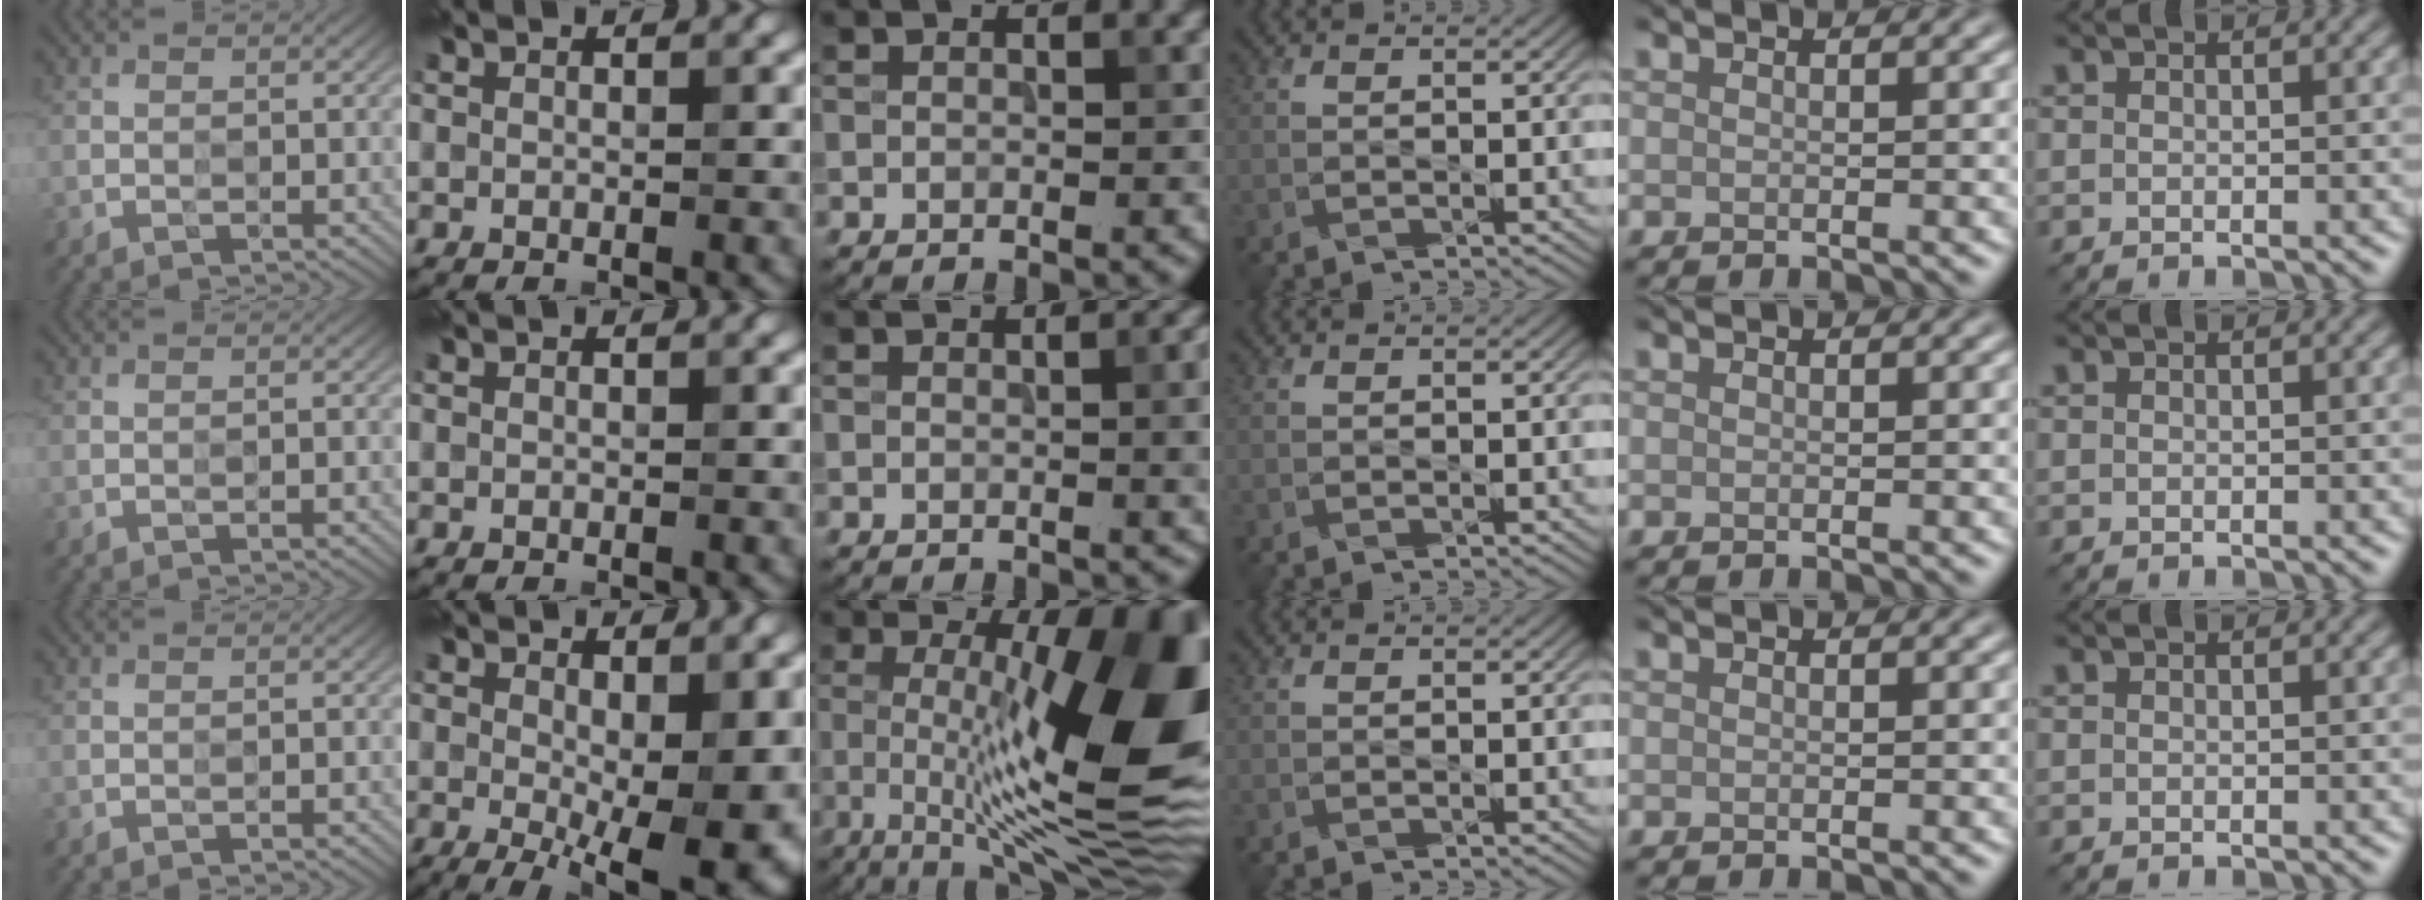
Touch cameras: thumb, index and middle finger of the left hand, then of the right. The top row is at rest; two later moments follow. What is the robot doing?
{"motion": "press", "object": "grip strengthener"}